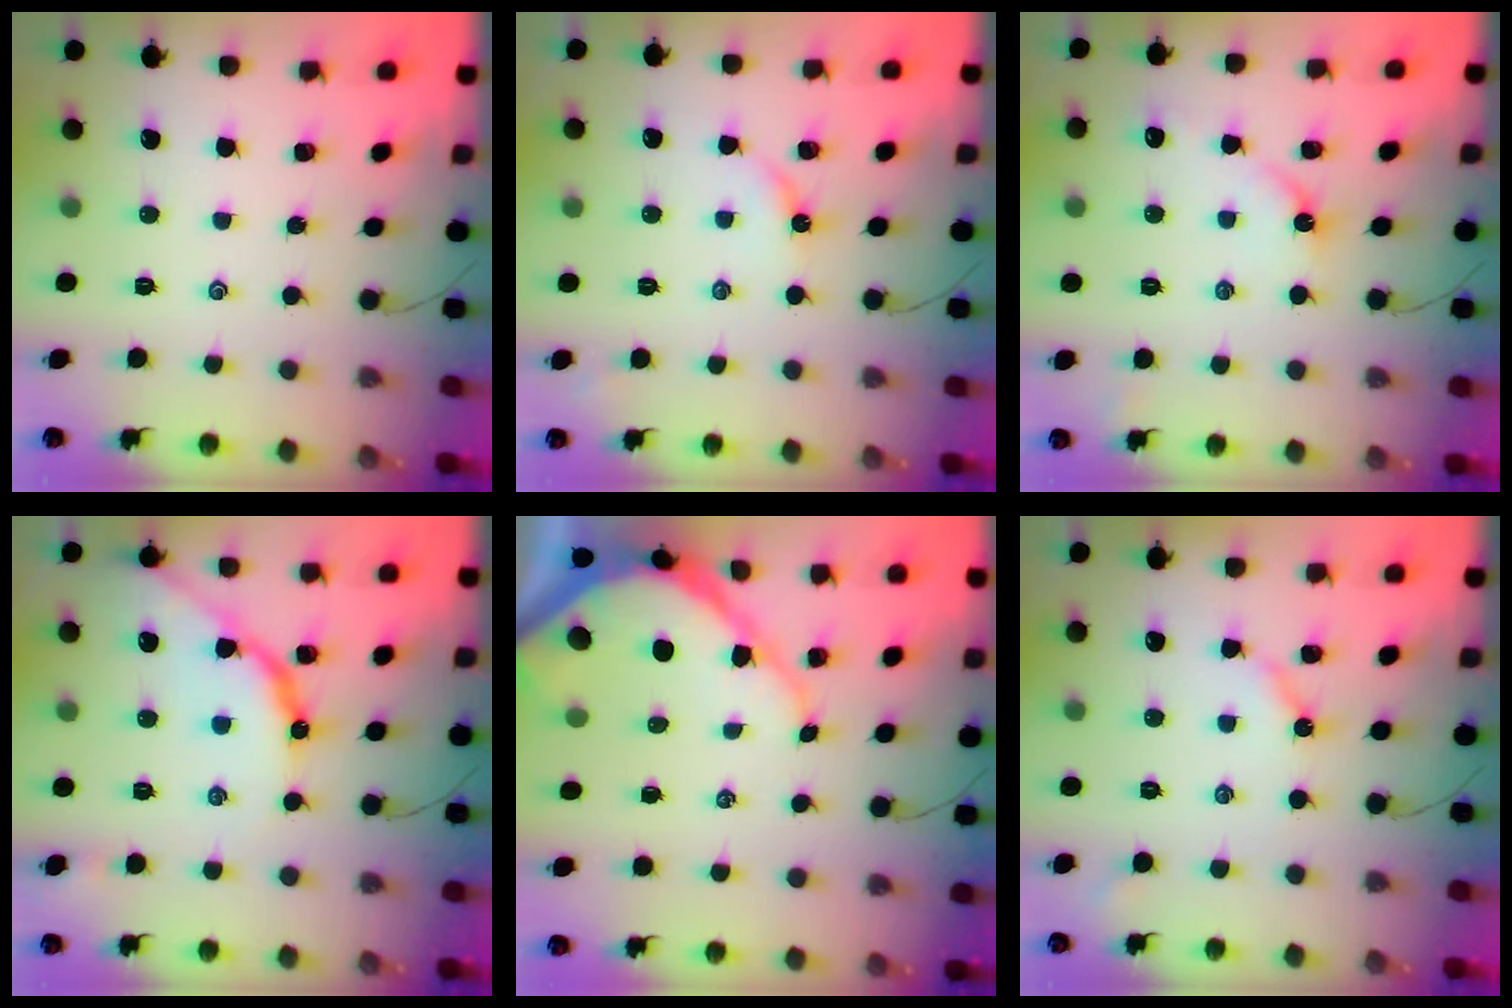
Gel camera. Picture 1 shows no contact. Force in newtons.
{"total": 5.2, "press": 5.2, "slide": 0.6}
{"total": 4.0, "press": 3.9, "slide": 0.6}
{"total": 11.3, "press": 11.2, "slide": 0.9}
{"total": 10.4, "press": 10.3, "slide": 1.0}
{"total": 3.8, "press": 3.8, "slide": 0.3}